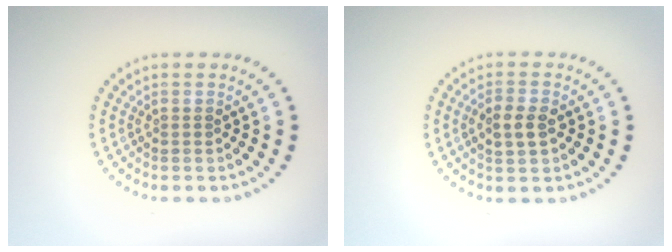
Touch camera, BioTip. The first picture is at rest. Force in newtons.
{"total": 2.6, "press": 2.6, "slide": 0.2}